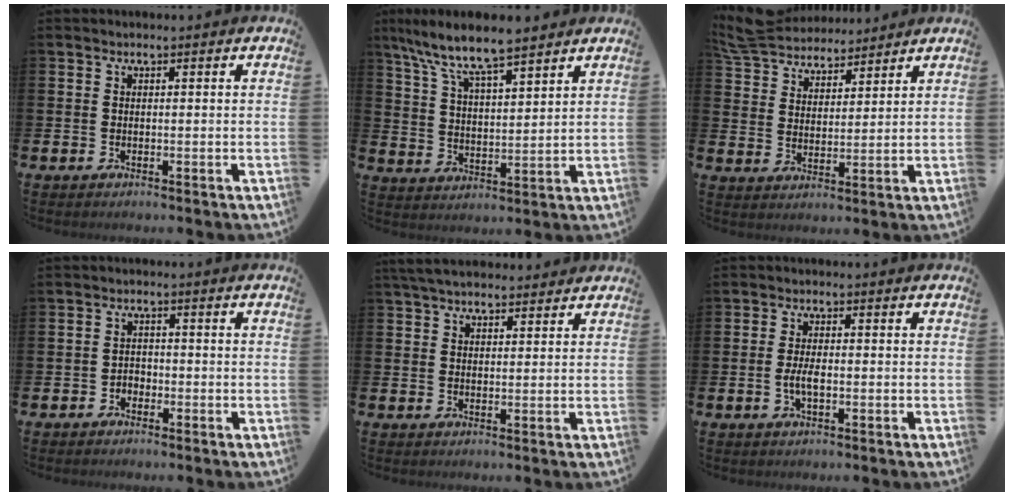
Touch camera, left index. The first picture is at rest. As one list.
[{"total": 8.3, "force": [7.5, 1.1, 3.4], "torque": [-0.099, -0.038, 0.134]}, {"total": 7.1, "force": [6.8, 1.9, 0.7], "torque": [-0.054, -0.033, 0.125]}, {"total": 1.6, "force": [-1.1, 1.1, 0.2], "torque": [-0.007, 0.004, -0.025]}, {"total": 4.1, "force": [3.8, 1.1, 1.2], "torque": [-0.033, -0.007, 0.072]}, {"total": 2.7, "force": [-0.5, 1.1, 2.4], "torque": [-0.044, 0.002, -0.011]}]